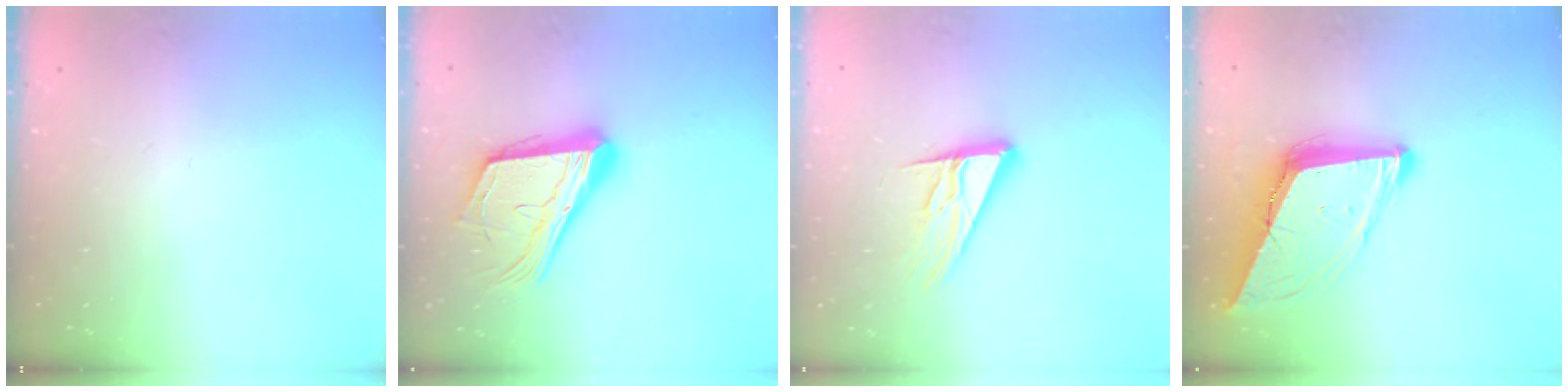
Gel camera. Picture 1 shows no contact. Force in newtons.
{"total": 18.8, "press": 18.5, "slide": 3.2}
{"total": 13.1, "press": 12.9, "slide": 2.5}
{"total": 11.8, "press": 11.2, "slide": 3.8}